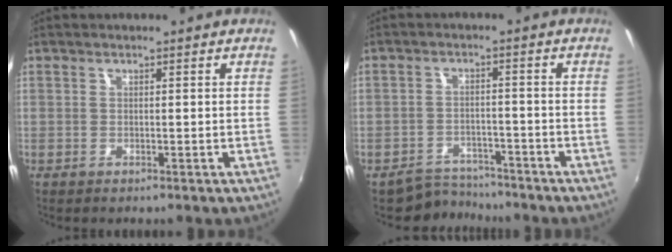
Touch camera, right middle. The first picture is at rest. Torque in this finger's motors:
{"motor_torque": [0.23, -0.60, -0.08, -0.02]}